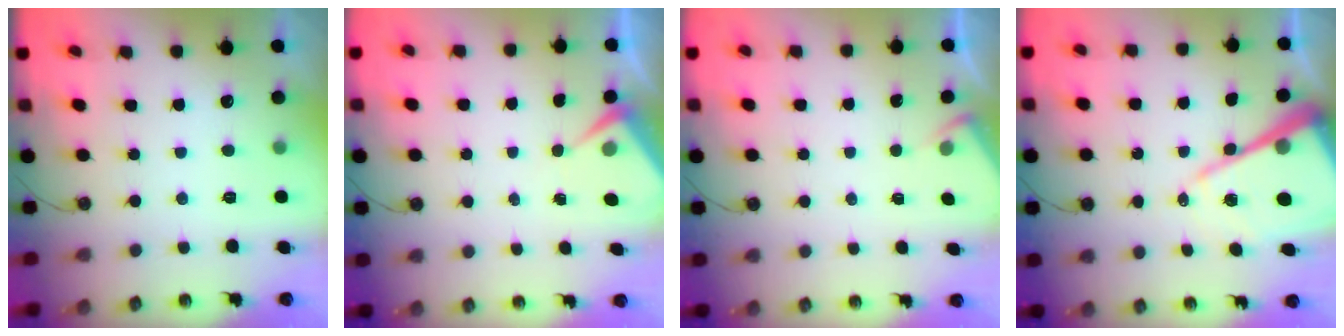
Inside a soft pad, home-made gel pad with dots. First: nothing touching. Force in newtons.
{"total": 4.1, "press": 4.0, "slide": 0.5}
{"total": 2.7, "press": 2.6, "slide": 0.5}
{"total": 19.4, "press": 19.3, "slide": 1.9}